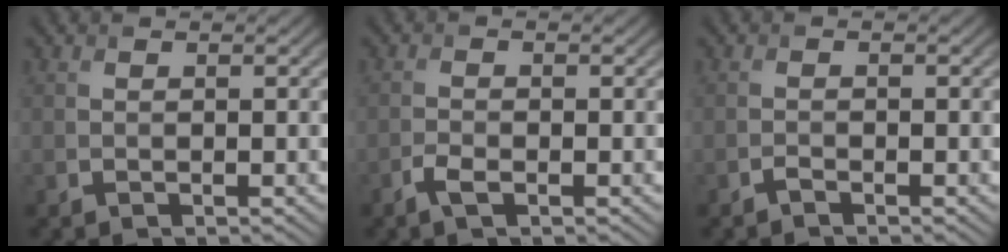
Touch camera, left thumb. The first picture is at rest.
{"total": 1.8, "force": [-1.1, 0.7, 1.3], "torque": [-0.032, -0.001, -0.024]}
{"total": 0.6, "force": [-0.5, 0.1, 0.3], "torque": [-0.004, 0.002, -0.012]}